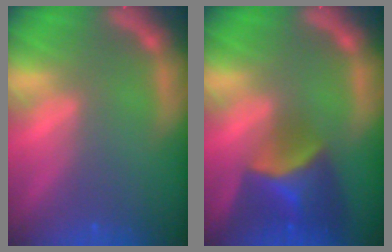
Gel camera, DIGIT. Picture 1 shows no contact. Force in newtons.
{"total": 6.9}